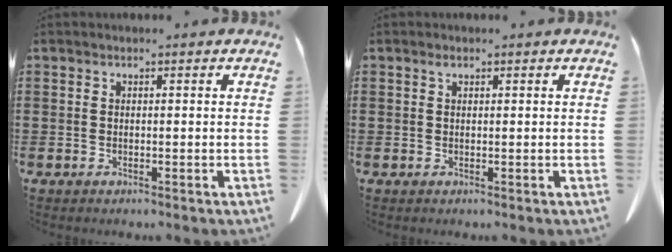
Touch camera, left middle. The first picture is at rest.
{"total": 0.6, "force": [0.3, 0.3, 0.4], "torque": [-0.009, 0.000, 0.008]}